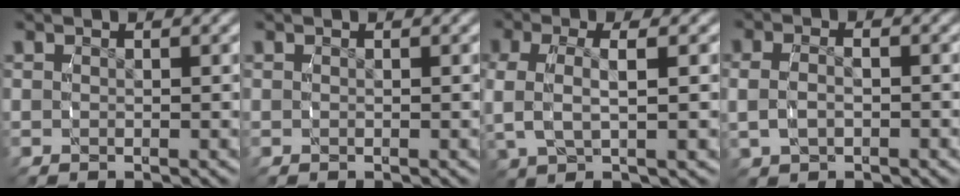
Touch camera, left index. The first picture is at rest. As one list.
[{"total": 0.0}, {"total": 4.1, "force": [0.8, 1.6, 3.7], "torque": [-0.090, -0.003, 0.019]}, {"total": 2.5, "force": [-0.4, 1.6, 1.9], "torque": [-0.043, -0.010, 0.003]}]